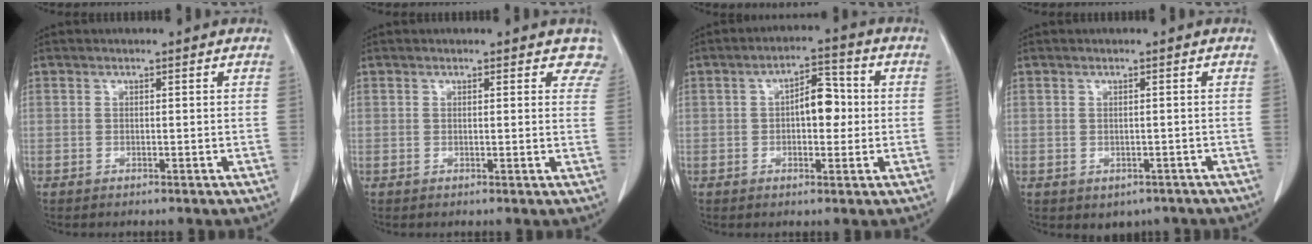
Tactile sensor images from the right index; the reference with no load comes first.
{"total": 3.5, "force": [3.1, 1.6, 0.3], "torque": [0.024, -0.009, 0.003]}
{"total": 5.8, "force": [0.3, 2.8, 5.1], "torque": [-0.073, 0.022, 0.004]}
{"total": 3.1, "force": [-1.9, 2.3, 0.8], "torque": [-0.005, 0.004, -0.019]}